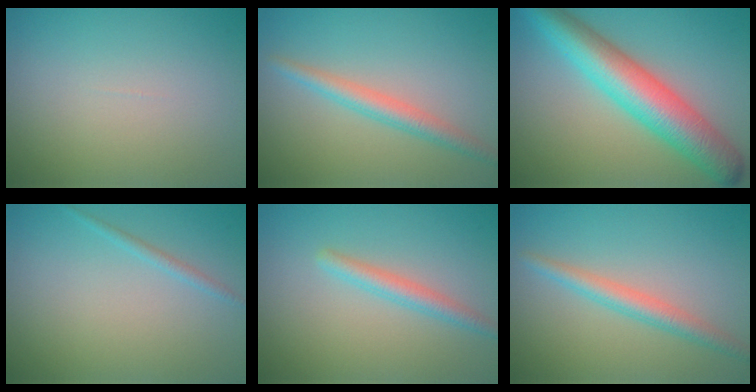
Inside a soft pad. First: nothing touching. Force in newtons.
{"total": 2.6, "press": 2.6, "slide": 0.1}
{"total": 8.4, "press": 8.4, "slide": 0.2}
{"total": 0.9, "press": 0.9, "slide": 0.1}
{"total": 2.1, "press": 2.1, "slide": 0.1}
{"total": 2.6, "press": 2.6, "slide": 0.1}